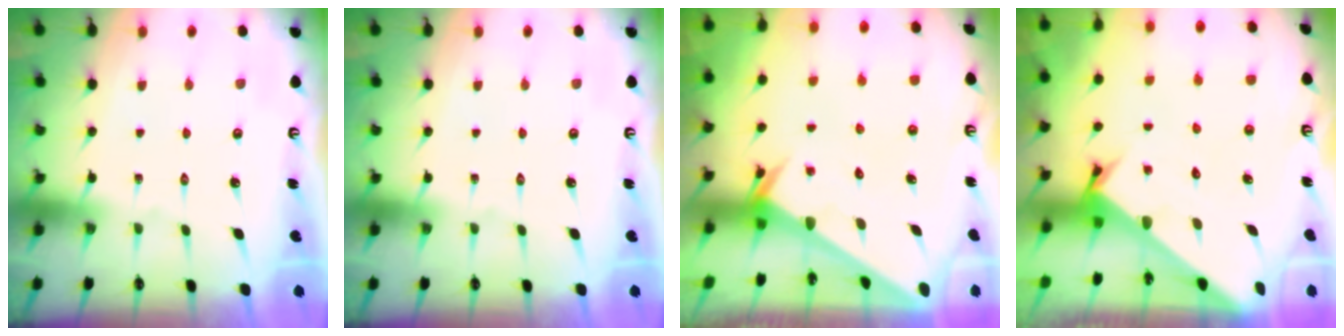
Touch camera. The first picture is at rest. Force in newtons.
{"total": 0.0}
{"total": 2.6, "press": 2.6, "slide": 0.1}
{"total": 2.6, "press": 2.6, "slide": 0.2}